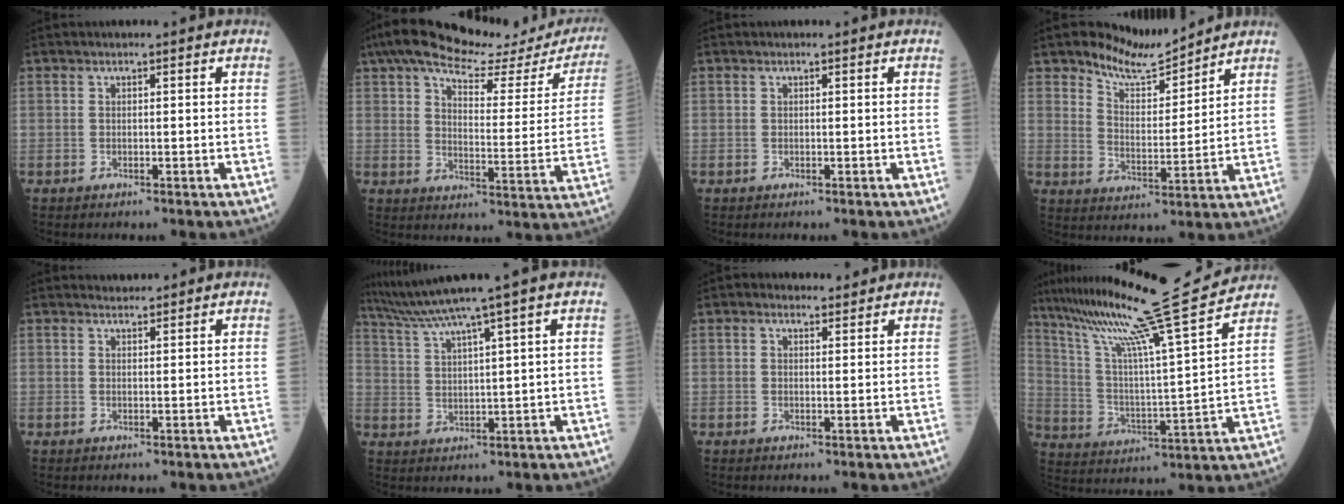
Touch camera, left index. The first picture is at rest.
{"total": 24.5, "force": [21.3, 5.6, 10.9], "torque": [-0.164, -0.018, 0.267]}
{"total": 0.0}
{"total": 6.6, "force": [6.4, 1.3, 0.8], "torque": [-0.019, -0.007, 0.123]}
{"total": 0.9, "force": [0.8, 0.1, -0.2], "torque": [-0.006, 0.002, 0.016]}
{"total": 8.5, "force": [6.8, -2.6, 4.4], "torque": [-0.080, 0.012, 0.125]}
{"total": 1.9, "force": [1.7, 0.9, 0.3], "torque": [-0.007, 0.009, 0.025]}
{"total": 20.5, "force": [17.5, -2.2, 10.5], "torque": [-0.186, -0.026, 0.277]}